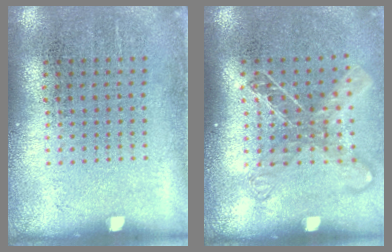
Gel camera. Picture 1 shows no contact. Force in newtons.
{"total": 1.5, "press": 1.2, "slide": 0.9}